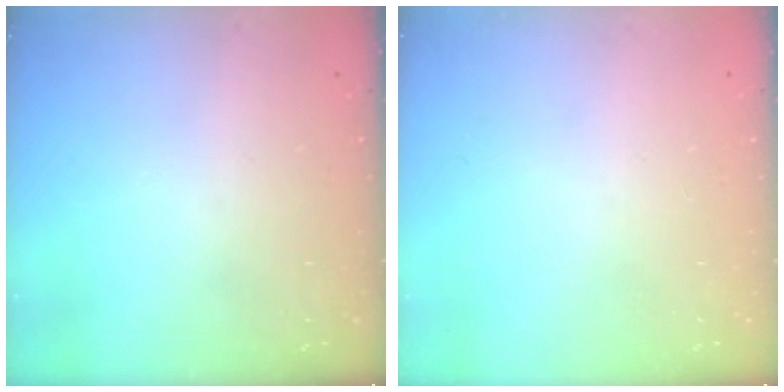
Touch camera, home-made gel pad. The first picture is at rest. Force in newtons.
{"total": 0.0}